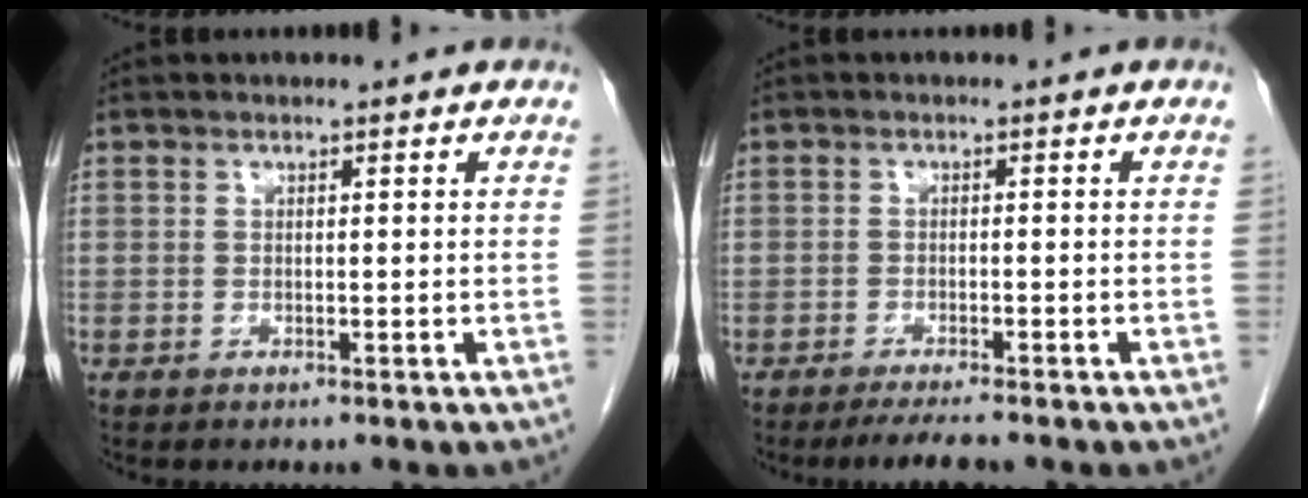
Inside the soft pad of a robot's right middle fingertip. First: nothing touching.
{"total": 3.9, "force": [-3.3, 0.1, 2.1], "torque": [-0.037, -0.009, -0.052]}